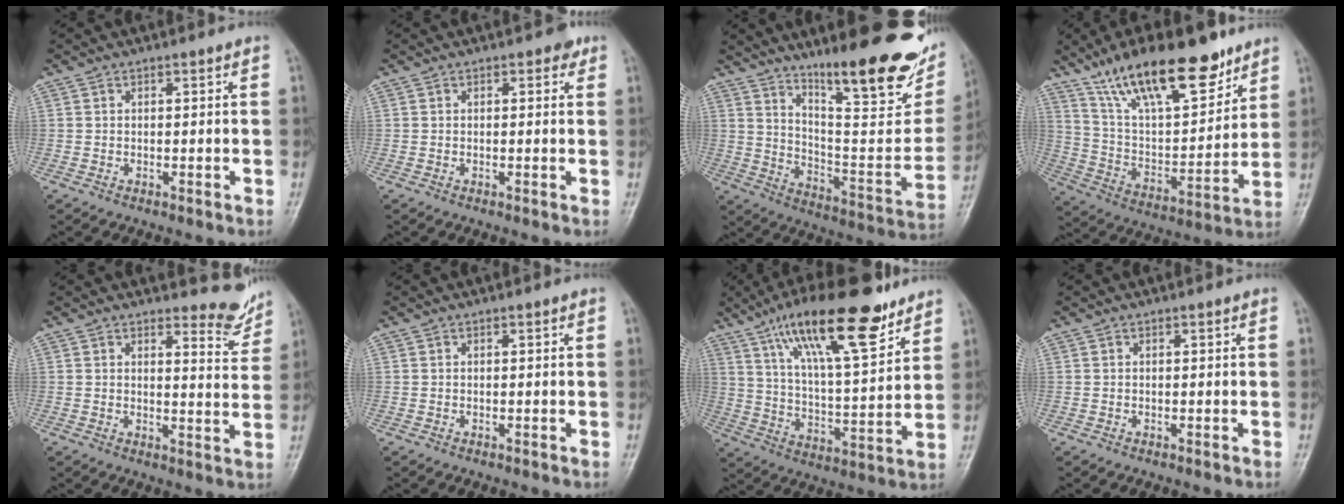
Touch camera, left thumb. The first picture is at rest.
{"total": 1.5, "force": [0.8, 1.0, 0.9], "torque": [0.003, 0.000, 0.004]}
{"total": 27.3, "force": [17.4, 6.7, 19.9], "torque": [-0.255, -0.084, 0.271]}
{"total": 22.7, "force": [15.3, 8.2, 14.6], "torque": [-0.206, -0.056, 0.270]}
{"total": 5.7, "force": [5.4, 1.6, 1.2], "torque": [0.004, -0.057, 0.061]}
{"total": 0.0}
{"total": 21.1, "force": [13.6, 5.8, 15.0], "torque": [-0.229, -0.047, 0.232]}
{"total": 0.0}